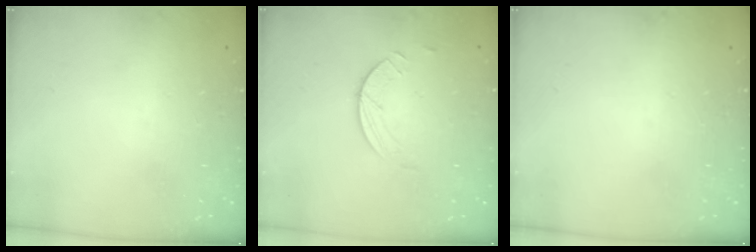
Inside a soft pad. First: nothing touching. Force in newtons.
{"total": 2.5, "press": 2.4, "slide": 0.2}
{"total": 0.0}